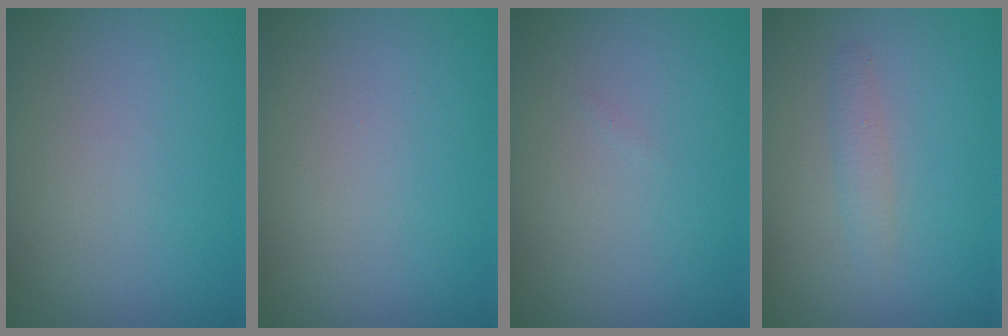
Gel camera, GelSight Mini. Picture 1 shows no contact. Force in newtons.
{"total": 0.0}
{"total": 0.0}
{"total": 1.1, "press": 1.1, "slide": 0.0}